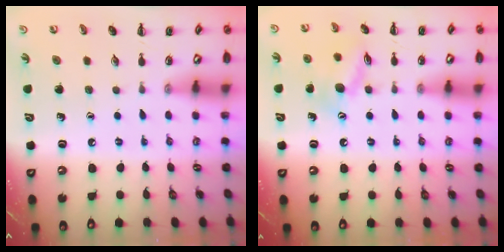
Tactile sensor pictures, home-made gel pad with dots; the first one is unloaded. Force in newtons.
{"total": 11.7, "press": 11.7, "slide": 1.0}